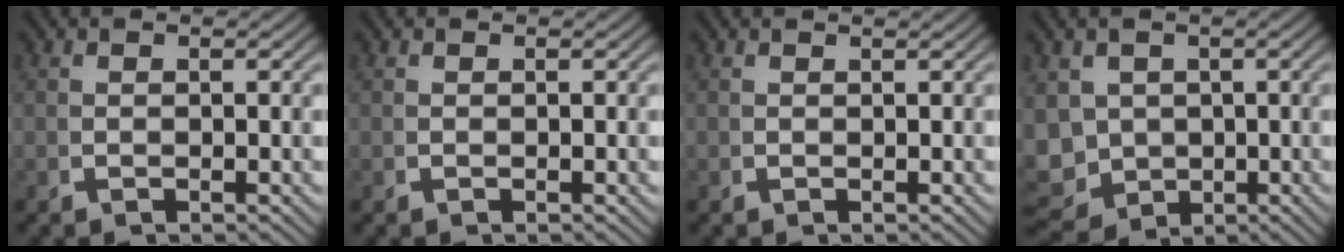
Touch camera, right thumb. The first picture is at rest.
{"total": 0.0}
{"total": 0.0}
{"total": 9.6, "force": [-2.1, 8.3, 4.3], "torque": [-0.112, -0.058, -0.010]}